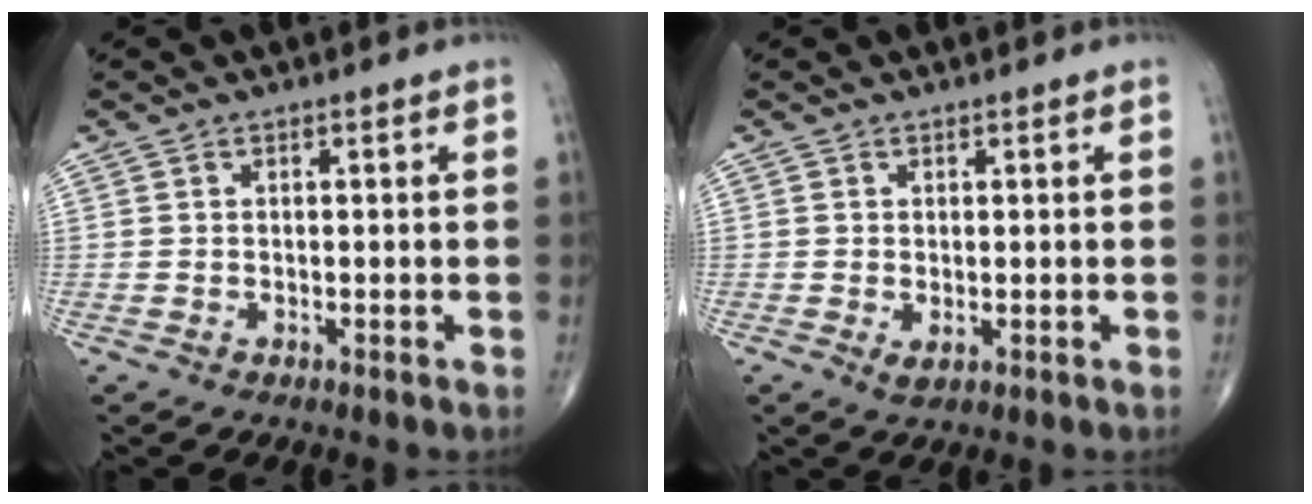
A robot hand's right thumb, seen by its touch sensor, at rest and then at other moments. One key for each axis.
{"total": 1.6, "fx": -0.2, "fy": 0.9, "fz": 1.3, "tx": -0.024, "ty": -0.004, "tz": 0.001}